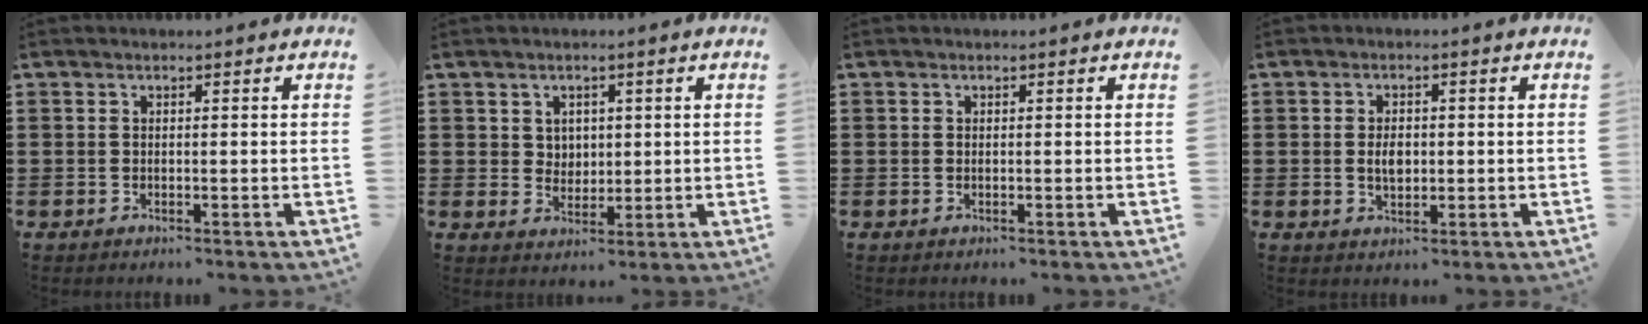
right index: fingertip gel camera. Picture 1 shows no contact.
{"total": 2.7, "force": [1.3, 2.3, 0.6], "torque": [-0.014, 0.006, 0.021]}
{"total": 0.0}
{"total": 3.2, "force": [-0.1, 1.8, 2.7], "torque": [-0.044, 0.000, -0.004]}